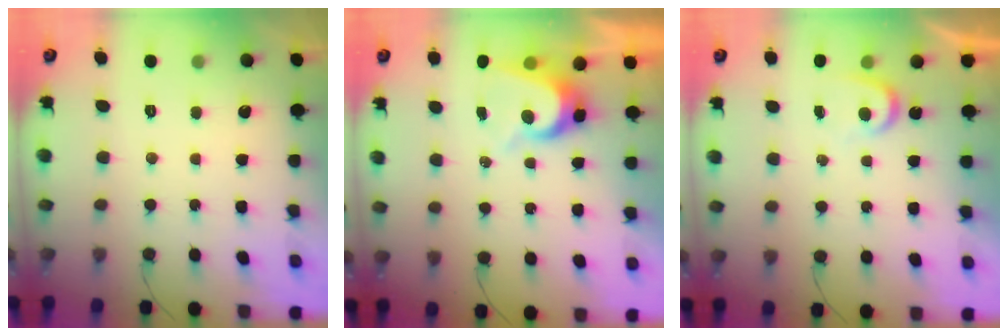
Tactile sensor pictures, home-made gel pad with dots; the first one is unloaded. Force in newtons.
{"total": 6.5, "press": 6.5, "slide": 0.7}
{"total": 4.2, "press": 4.2, "slide": 0.3}